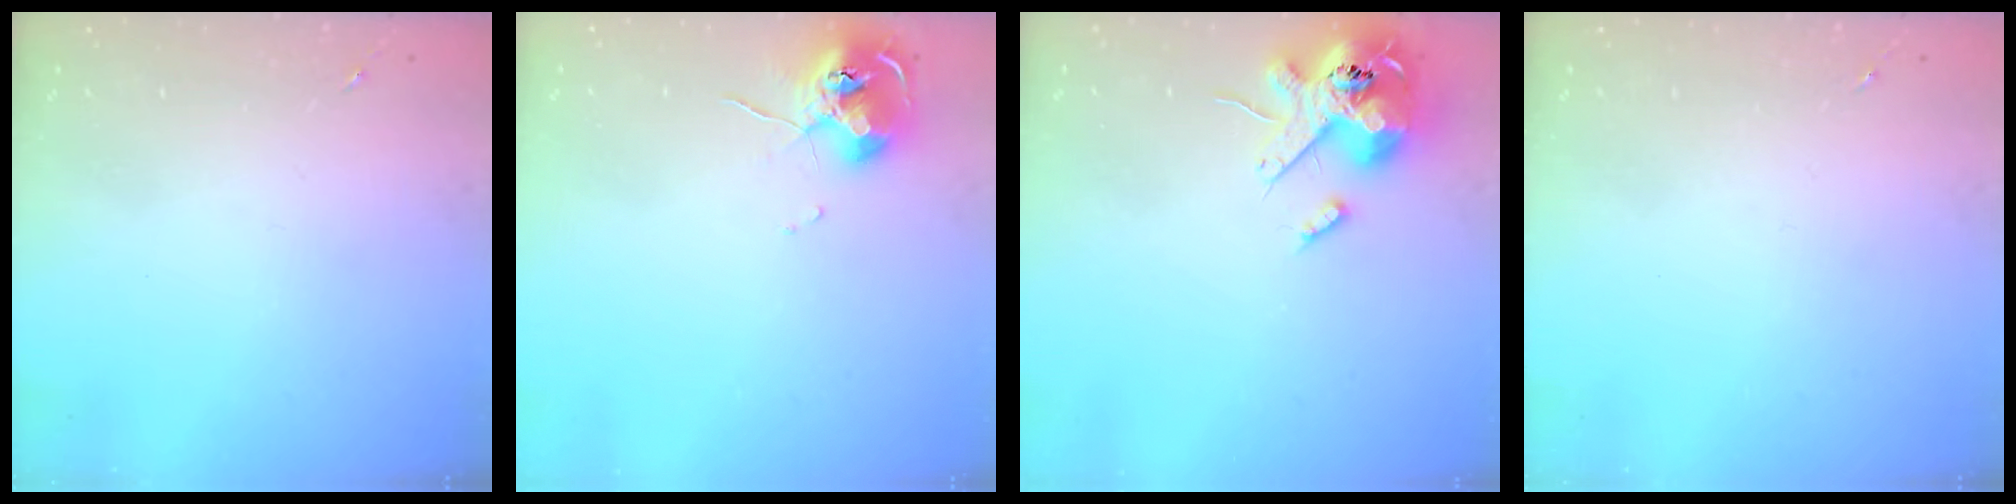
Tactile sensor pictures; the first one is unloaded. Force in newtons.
{"total": 10.1, "press": 10.0, "slide": 0.9}
{"total": 14.9, "press": 14.7, "slide": 2.6}
{"total": 0.0}